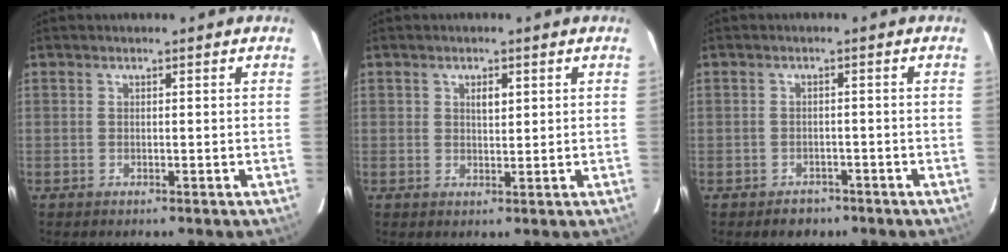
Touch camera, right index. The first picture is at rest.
{"total": 2.1, "force": [0.9, 1.0, 1.6], "torque": [-0.027, 0.002, 0.016]}
{"total": 2.7, "force": [-1.9, 1.9, 0.5], "torque": [-0.010, 0.006, -0.022]}